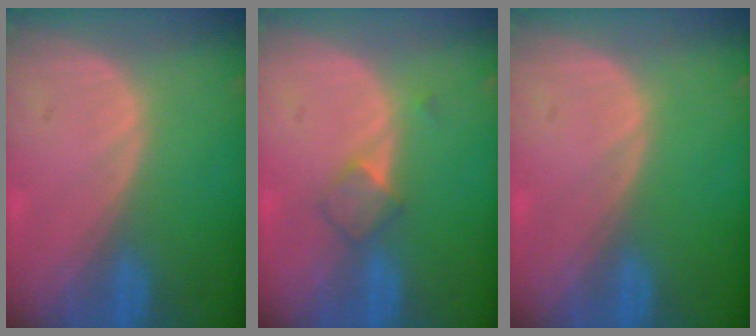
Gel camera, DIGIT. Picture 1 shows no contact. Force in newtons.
{"total": 3.0, "press": 2.7, "slide": 1.2}
{"total": 0.0}